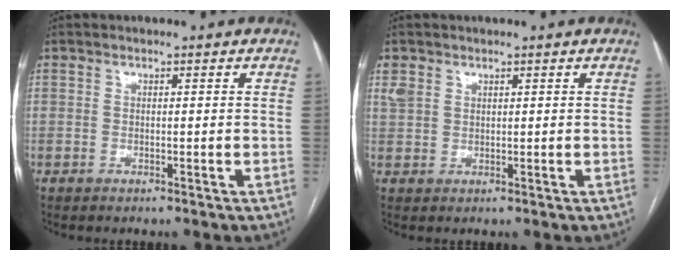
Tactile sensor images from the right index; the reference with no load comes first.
{"total": 2.2, "force": [1.3, 1.6, 0.7], "torque": [-0.023, 0.013, 0.034]}